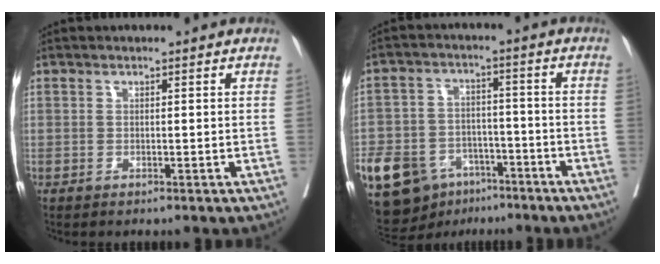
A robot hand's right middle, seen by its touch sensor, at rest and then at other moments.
{"total": 16.2, "force": [-9.3, 10.6, 8.0], "torque": [-0.180, 0.012, -0.150]}